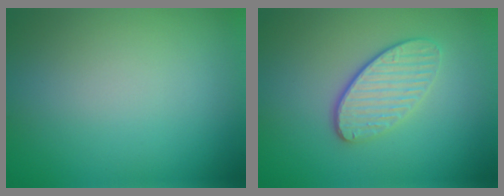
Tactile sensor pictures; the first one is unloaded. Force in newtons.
{"total": 3.6, "press": 2.9, "slide": 2.1}